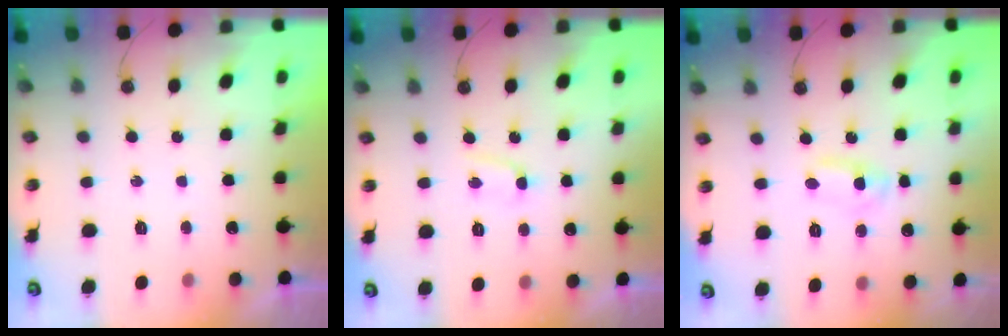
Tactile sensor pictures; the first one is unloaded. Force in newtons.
{"total": 2.4, "press": 2.3, "slide": 0.4}
{"total": 4.6, "press": 0.9, "slide": 4.5}